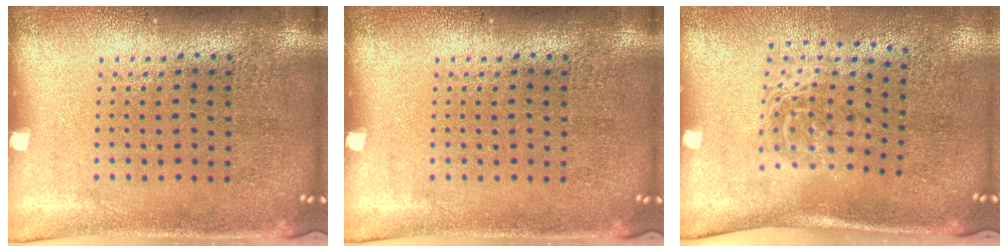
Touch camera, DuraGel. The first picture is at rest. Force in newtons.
{"total": 0.0}
{"total": 1.7, "press": 1.1, "slide": 1.3}